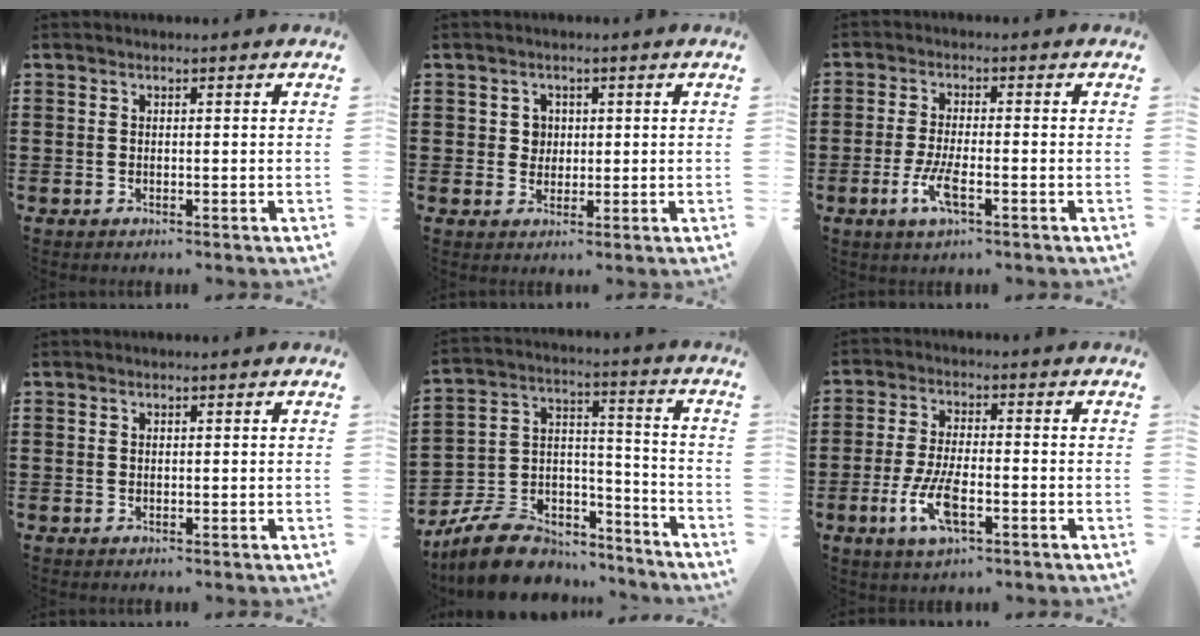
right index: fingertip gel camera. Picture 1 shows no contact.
{"total": 2.3, "force": [0.4, 2.1, 0.8], "torque": [-0.024, 0.010, 0.006]}
{"total": 5.2, "force": [-2.2, 1.2, 4.5], "torque": [-0.100, -0.013, -0.043]}
{"total": 0.0}
{"total": 9.6, "force": [-8.0, 4.4, 3.1], "torque": [-0.076, 0.023, -0.151]}
{"total": 7.7, "force": [-2.9, 2.7, 6.6], "torque": [-0.147, -0.014, -0.053]}